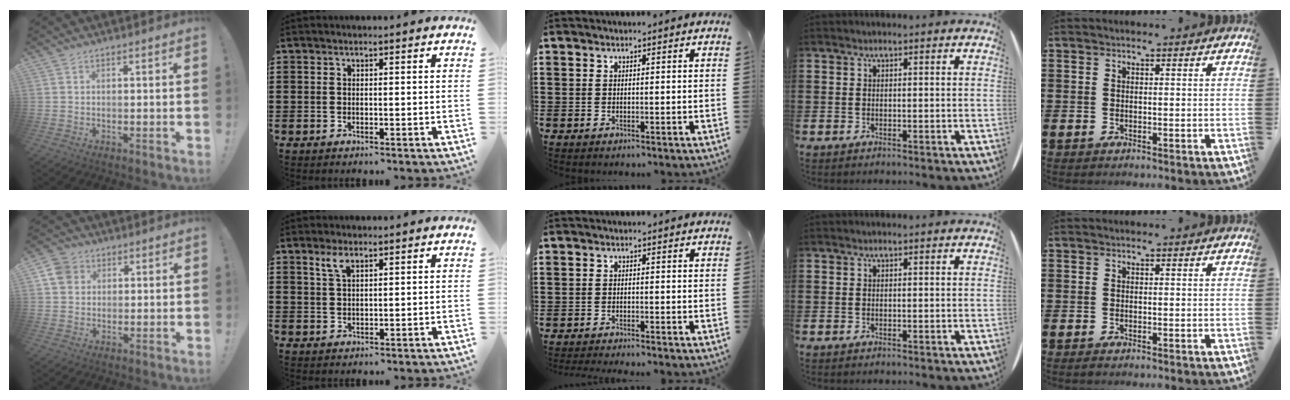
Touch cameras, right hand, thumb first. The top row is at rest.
{"thumb": {"total": 5.9, "force": [2.0, 5.2, 2.0], "torque": [-0.031, 0.004, 0.040]}, "index": {"total": 2.7, "force": [1.7, 0.9, 1.9], "torque": [-0.042, 0.004, 0.029]}, "middle": {"total": 1.2, "force": [-1.2, -0.1, 0.1], "torque": [-0.005, -0.001, -0.023]}}